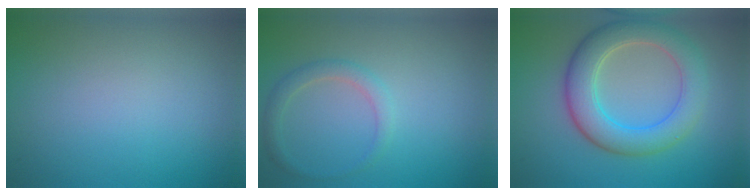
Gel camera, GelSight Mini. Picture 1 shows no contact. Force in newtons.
{"total": 1.7, "press": 1.7, "slide": 0.2}
{"total": 6.0, "press": 6.0, "slide": 0.2}